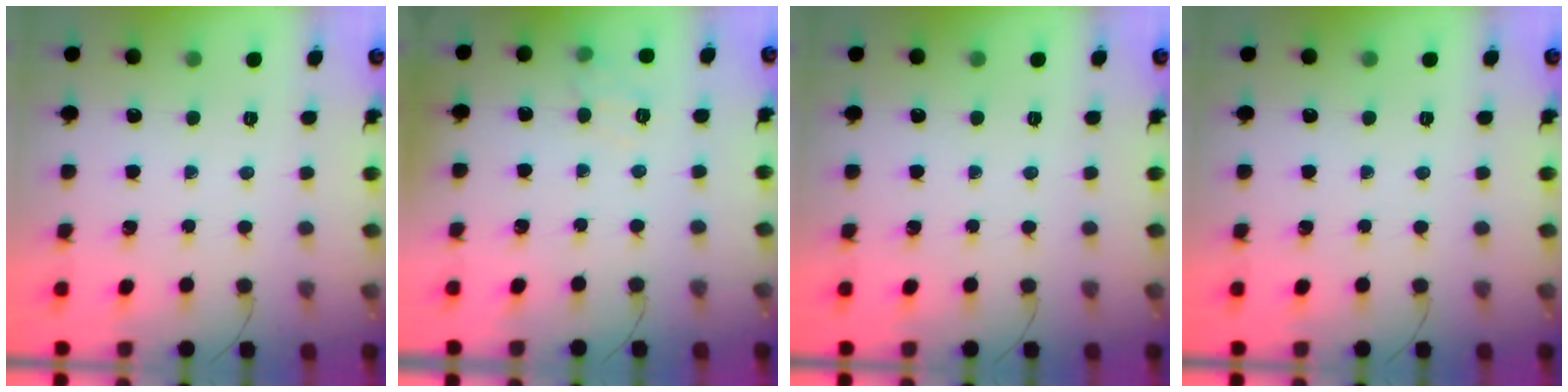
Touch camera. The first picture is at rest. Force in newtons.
{"total": 7.5, "press": 7.3, "slide": 1.7}
{"total": 0.0}
{"total": 0.0}